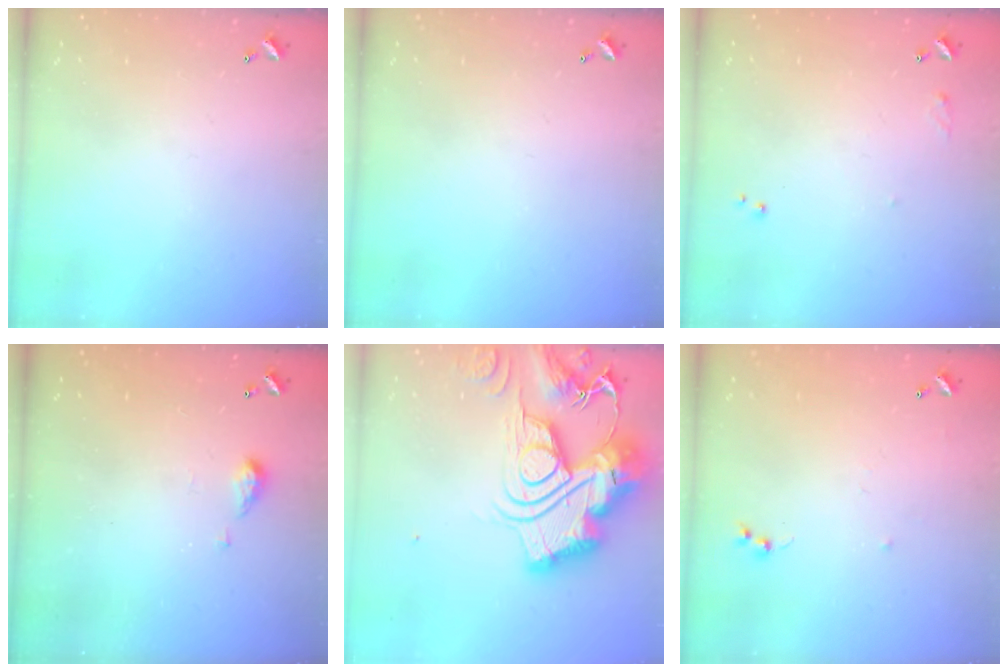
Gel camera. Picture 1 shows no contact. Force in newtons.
{"total": 0.0}
{"total": 6.5, "press": 6.5, "slide": 0.7}
{"total": 3.1, "press": 3.1, "slide": 0.6}
{"total": 0.6, "press": 0.6, "slide": 0.0}
{"total": 5.8, "press": 5.7, "slide": 0.8}